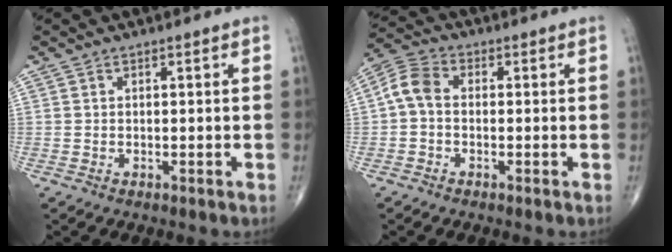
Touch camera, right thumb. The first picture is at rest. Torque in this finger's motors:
{"motor_torque": [-0.19, 0.29, 0.46, -0.01, 0.02]}